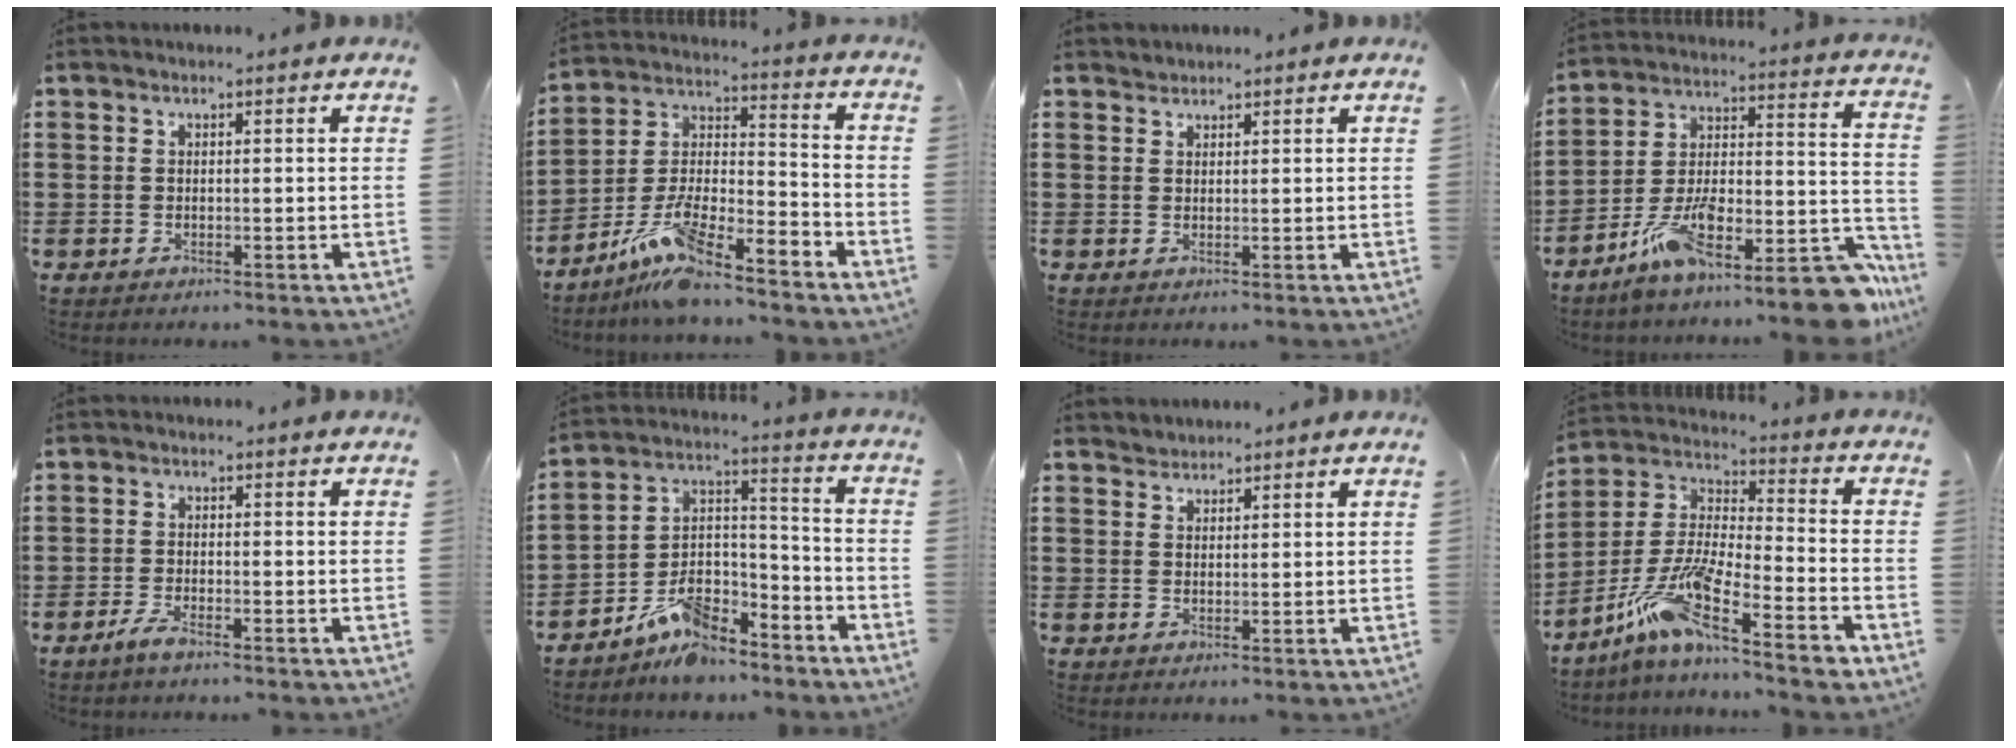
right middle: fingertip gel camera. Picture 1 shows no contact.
{"total": 9.6, "force": [-8.4, 0.2, 4.6], "torque": [-0.103, -0.008, -0.174]}
{"total": 1.1, "force": [1.0, 0.3, -0.3], "torque": [0.003, 0.002, 0.021]}
{"total": 13.8, "force": [-10.5, 2.7, 8.7], "torque": [-0.130, 0.014, -0.189]}
{"total": 2.5, "force": [-1.9, 0.2, 1.6], "torque": [-0.043, -0.004, -0.039]}
{"total": 9.3, "force": [-8.0, 3.6, 3.2], "torque": [-0.056, 0.026, -0.153]}
{"total": 1.4, "force": [1.3, 0.3, -0.4], "torque": [0.004, 0.003, 0.027]}
{"total": 10.9, "force": [-7.7, 0.9, 7.6], "torque": [-0.178, -0.017, -0.163]}